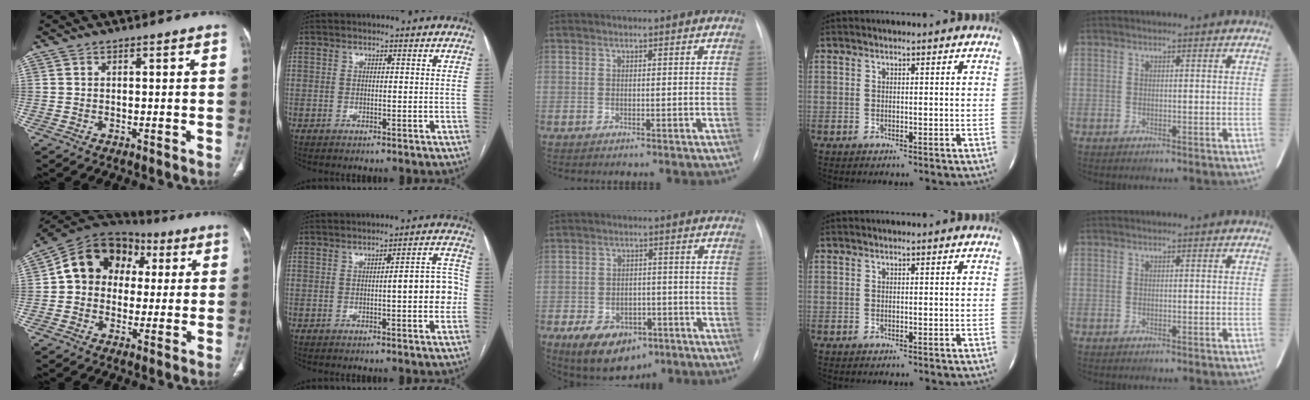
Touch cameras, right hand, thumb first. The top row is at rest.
{"thumb": {"total": 14.8, "force": [2.7, 12.2, 7.9], "torque": [-0.102, 0.033, 0.036]}, "index": {"total": 6.9, "force": [-0.8, 1.4, 6.7], "torque": [-0.081, 0.021, -0.012]}, "middle": {"total": 10.2, "force": [-5.7, 6.3, 5.6], "torque": [-0.092, 0.007, -0.079]}}